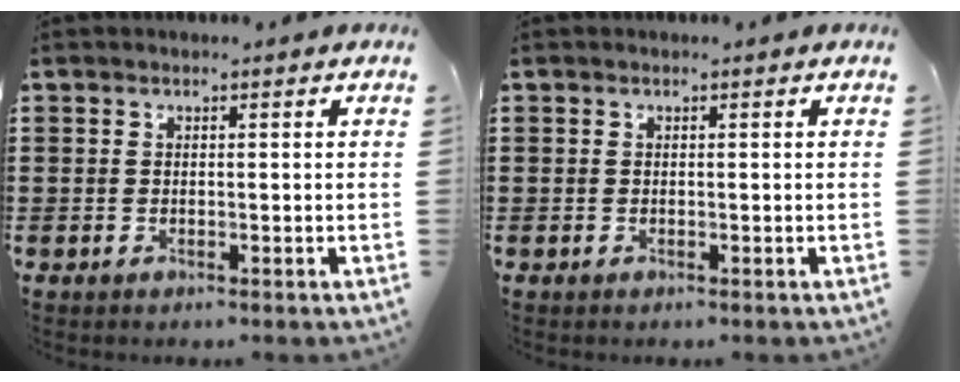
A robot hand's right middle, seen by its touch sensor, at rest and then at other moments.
{"total": 0.0}